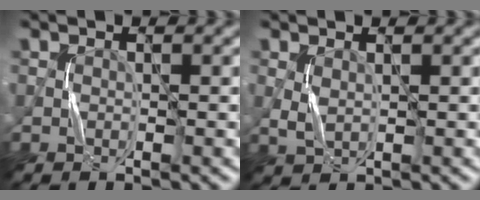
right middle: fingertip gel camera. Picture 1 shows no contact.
{"total": 0.9, "force": [0.6, 0.3, 0.7], "torque": [-0.026, -0.002, 0.019]}